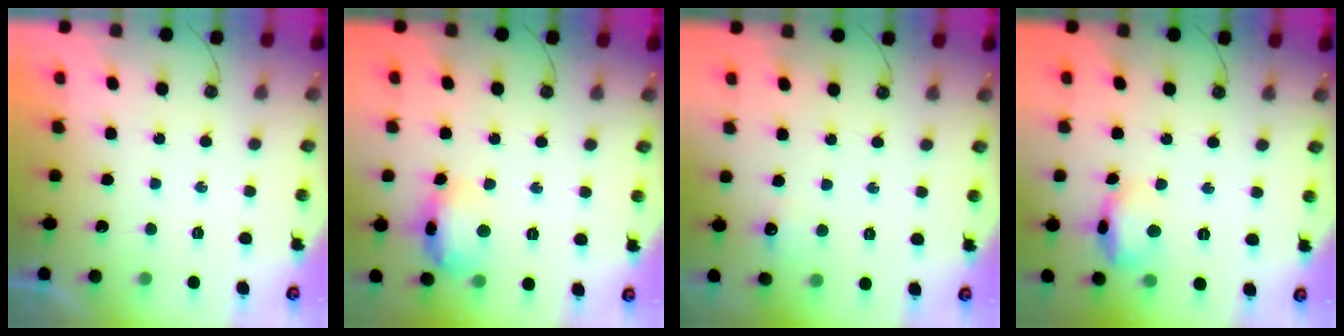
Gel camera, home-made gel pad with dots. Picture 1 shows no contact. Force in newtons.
{"total": 13.9, "press": 13.9, "slide": 1.1}
{"total": 5.6, "press": 5.6, "slide": 0.8}
{"total": 14.0, "press": 9.7, "slide": 10.0}